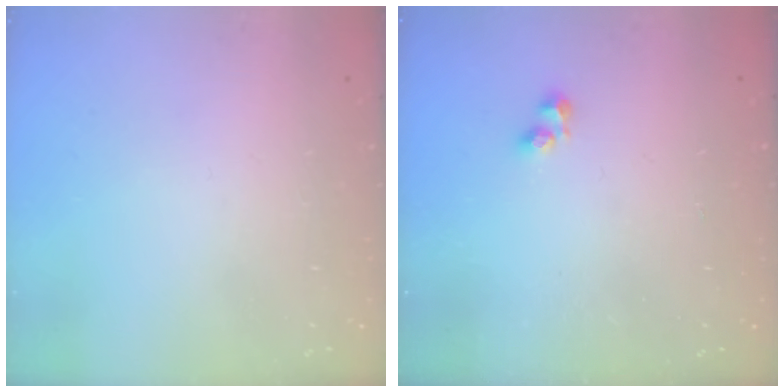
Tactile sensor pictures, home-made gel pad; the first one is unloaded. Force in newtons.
{"total": 1.4, "press": 1.2, "slide": 0.7}